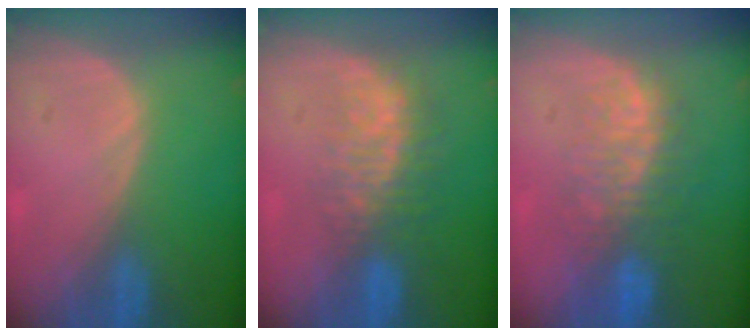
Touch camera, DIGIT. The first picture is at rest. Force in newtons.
{"total": 7.8, "press": 6.9, "slide": 3.5}
{"total": 8.7, "press": 7.8, "slide": 3.8}